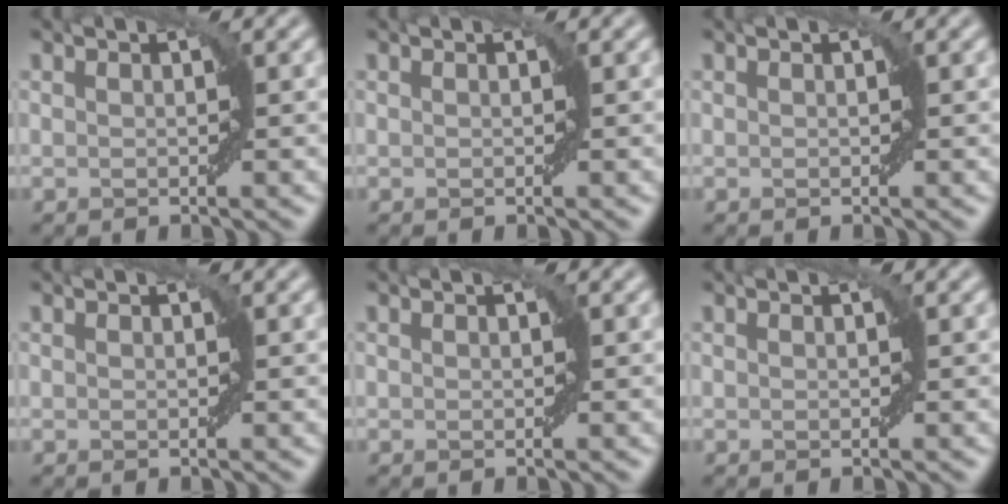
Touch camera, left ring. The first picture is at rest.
{"total": 0.0}
{"total": 0.0}
{"total": 0.0}
{"total": 0.0}
{"total": 0.0}